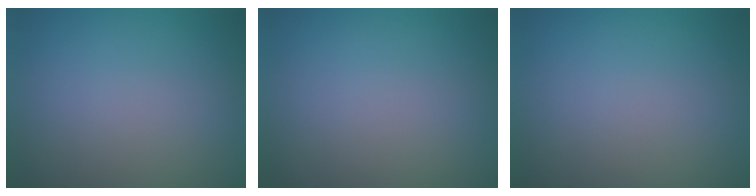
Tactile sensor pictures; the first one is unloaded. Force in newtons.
{"total": 0.0}
{"total": 0.0}